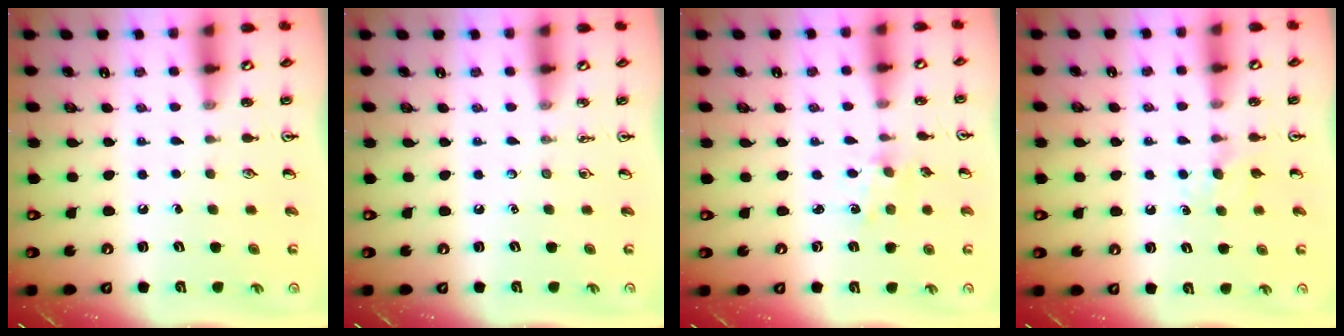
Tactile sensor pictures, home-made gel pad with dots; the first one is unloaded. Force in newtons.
{"total": 0.0}
{"total": 1.0, "press": 0.9, "slide": 0.2}
{"total": 4.4, "press": 4.3, "slide": 0.5}